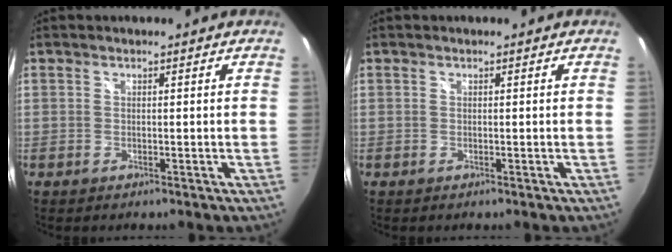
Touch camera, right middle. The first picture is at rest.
{"total": 0.0}